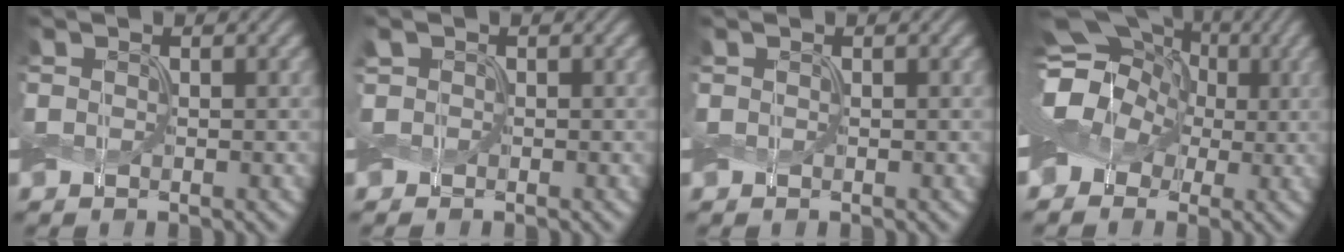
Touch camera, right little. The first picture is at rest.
{"total": 0.6, "force": [0.2, 0.5, 0.2], "torque": [-0.004, 0.003, 0.002]}
{"total": 0.0}
{"total": 13.2, "force": [0.7, 11.1, 7.0], "torque": [-0.141, 0.043, -0.031]}